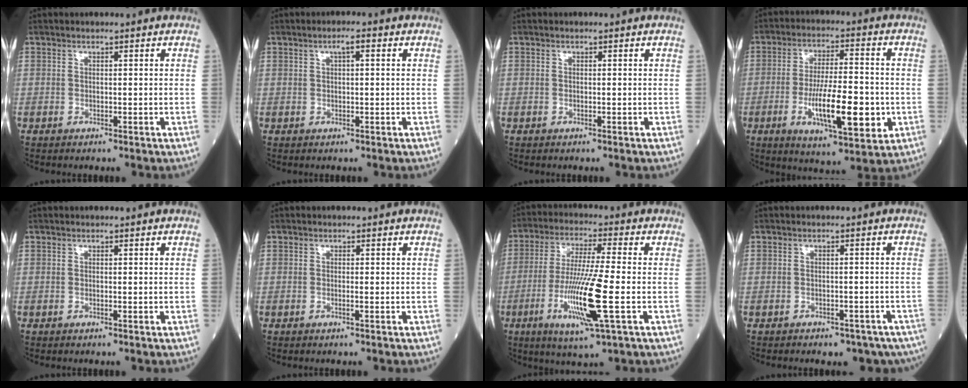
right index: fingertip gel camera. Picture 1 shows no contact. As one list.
[{"total": 2.4, "force": [0.9, 0.8, 2.1], "torque": [-0.048, 0.011, 0.019]}, {"total": 0.0}, {"total": 14.1, "force": [-3.4, 3.6, 13.2], "torque": [-0.233, -0.009, -0.053]}, {"total": 0.0}, {"total": 0.8, "force": [-0.2, 0.3, 0.7], "torque": [-0.022, -0.001, -0.003]}, {"total": 13.9, "force": [-3.9, 0.6, 13.3], "torque": [-0.269, -0.023, -0.074]}, {"total": 10.6, "force": [-7.6, 5.5, 4.9], "torque": [-0.079, 0.015, -0.087]}]